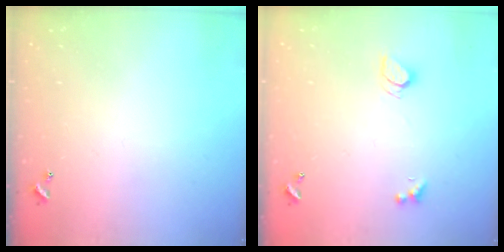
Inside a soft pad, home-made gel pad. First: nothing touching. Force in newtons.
{"total": 2.5, "press": 2.4, "slide": 0.6}